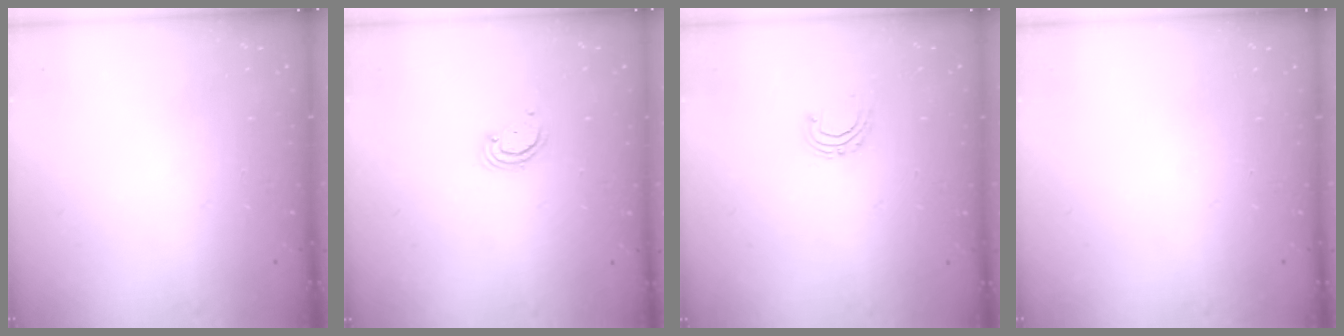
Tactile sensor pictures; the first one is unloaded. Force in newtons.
{"total": 2.6, "press": 2.6, "slide": 0.2}
{"total": 5.2, "press": 5.2, "slide": 0.6}
{"total": 0.0}